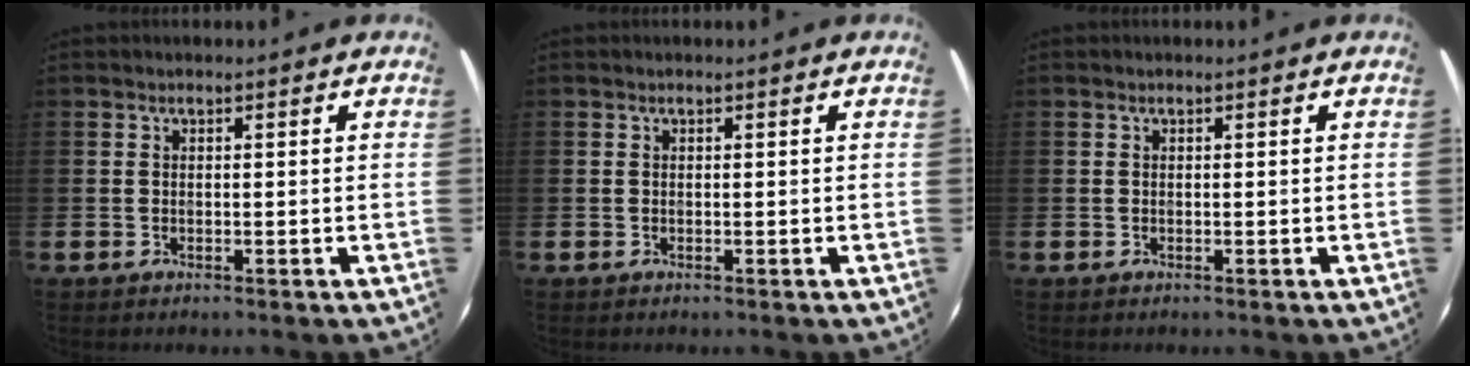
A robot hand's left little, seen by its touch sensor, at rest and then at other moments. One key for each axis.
{"total": 0.0}
{"total": 0.0}